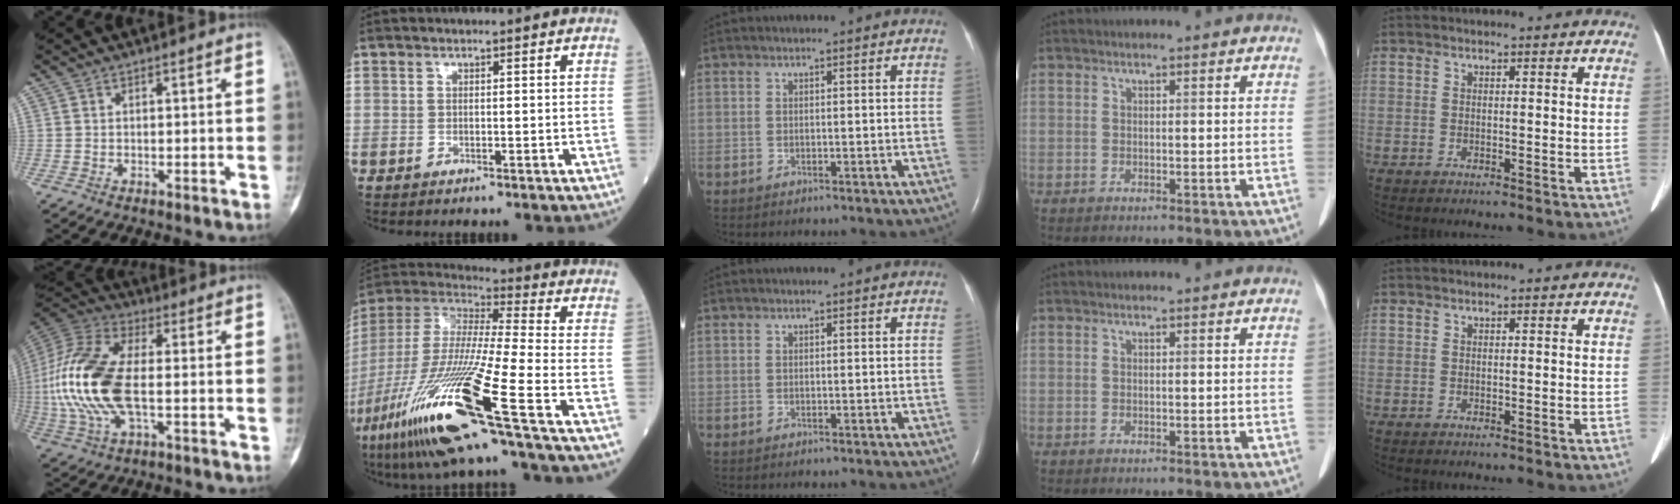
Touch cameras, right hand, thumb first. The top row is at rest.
{"thumb": {"total": 19.6, "force": [-1.7, 9.0, 17.3], "torque": [-0.391, 0.014, -0.029]}, "index": {"total": 25.0, "force": [-13.8, -0.3, 20.9], "torque": [-0.454, -0.069, -0.266]}}